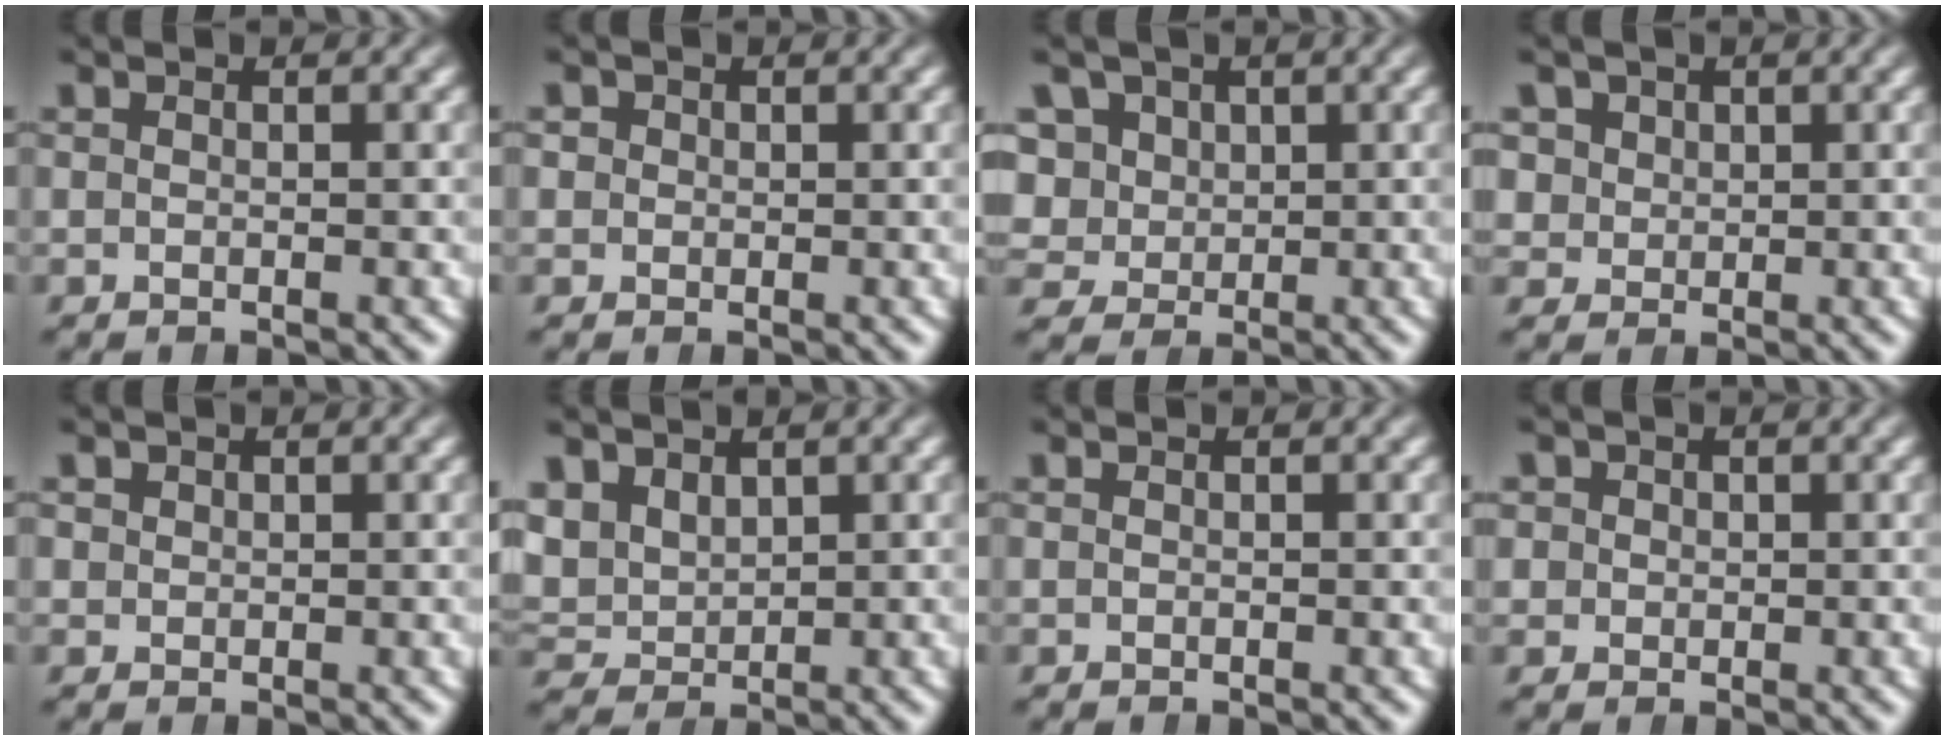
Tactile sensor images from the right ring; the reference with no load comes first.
{"total": 1.5, "force": [0.5, 1.4, 0.5], "torque": [-0.009, -0.003, 0.010]}
{"total": 8.2, "force": [0.7, 7.6, 3.0], "torque": [-0.095, -0.033, 0.023]}
{"total": 4.5, "force": [1.6, 3.9, 1.6], "torque": [-0.047, -0.016, 0.041]}
{"total": 1.1, "force": [0.8, 0.6, 0.3], "torque": [-0.001, -0.005, 0.024]}
{"total": 5.0, "force": [1.4, 4.4, 2.0], "torque": [-0.064, -0.012, 0.033]}
{"total": 0.0}
{"total": 2.6, "force": [0.6, 2.4, 0.8], "torque": [-0.018, -0.006, 0.016]}